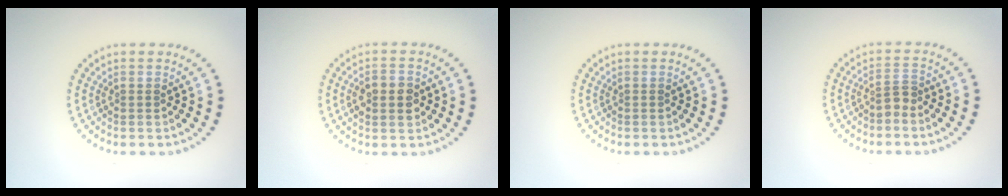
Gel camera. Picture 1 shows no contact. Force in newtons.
{"total": 3.0, "press": 3.0, "slide": 0.1}
{"total": 0.0}
{"total": 1.6, "press": 1.3, "slide": 1.0}